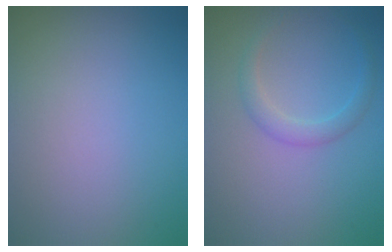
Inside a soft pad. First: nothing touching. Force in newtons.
{"total": 1.7, "press": 1.7, "slide": 0.1}